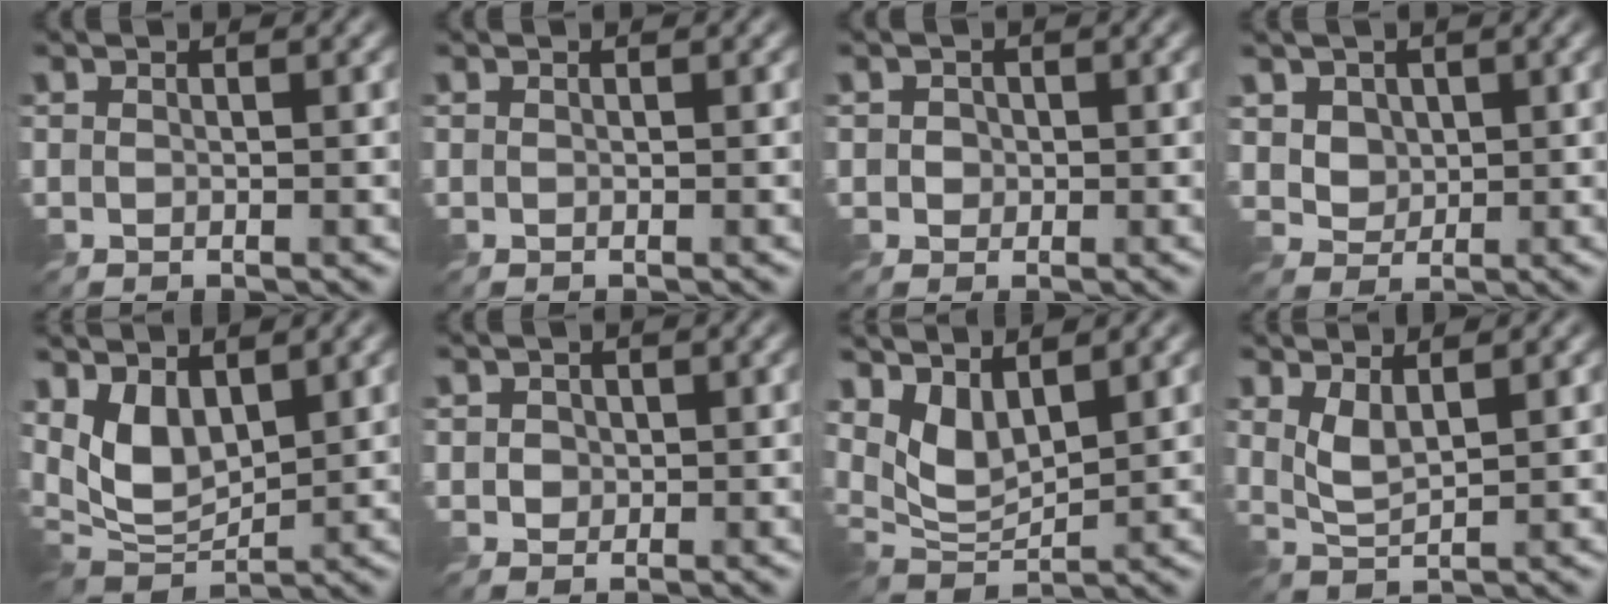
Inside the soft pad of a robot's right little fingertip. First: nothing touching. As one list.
[{"total": 0.0}, {"total": 1.3, "force": [0.1, 1.2, 0.4], "torque": [-0.011, 0.000, 0.006]}, {"total": 3.1, "force": [1.3, 2.5, 1.4], "torque": [-0.050, -0.004, 0.039]}, {"total": 5.2, "force": [2.2, 2.7, 3.9], "torque": [-0.080, -0.014, 0.044]}, {"total": 1.5, "force": [0.5, 1.3, 0.5], "torque": [-0.021, 0.001, 0.016]}, {"total": 4.3, "force": [2.3, 1.9, 3.0], "torque": [-0.071, -0.013, 0.046]}, {"total": 2.3, "force": [1.1, 0.6, 1.9], "torque": [-0.048, -0.009, 0.025]}]